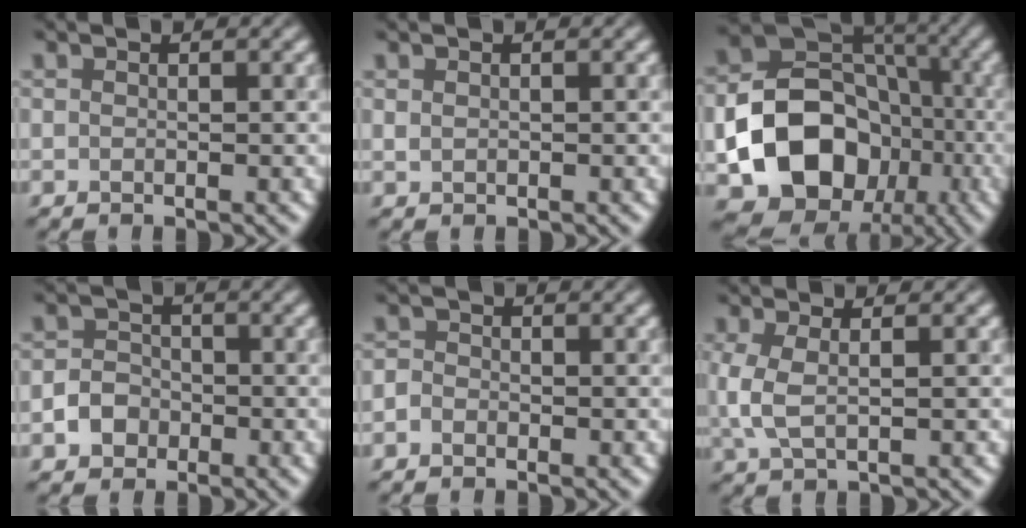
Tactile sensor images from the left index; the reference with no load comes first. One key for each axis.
{"total": 0.5, "fx": 0.3, "fy": 0.4, "fz": 0.3, "tx": -0.007, "ty": 0.001, "tz": 0.006}
{"total": 14.9, "fx": -4.3, "fy": 11.9, "fz": 7.7, "tx": -0.117, "ty": -0.030, "tz": -0.088}
{"total": 2.3, "fx": -1.2, "fy": 1.8, "fz": 0.7, "tx": -0.007, "ty": 0.002, "tz": -0.027}
{"total": 0.8, "fx": -0.7, "fy": 0.5, "fz": 0.0, "tx": 0.002, "ty": 0.000, "tz": -0.015}
{"total": 2.6, "fx": 0.2, "fy": 0.9, "fz": 2.4, "tx": -0.065, "ty": -0.001, "tz": 0.003}